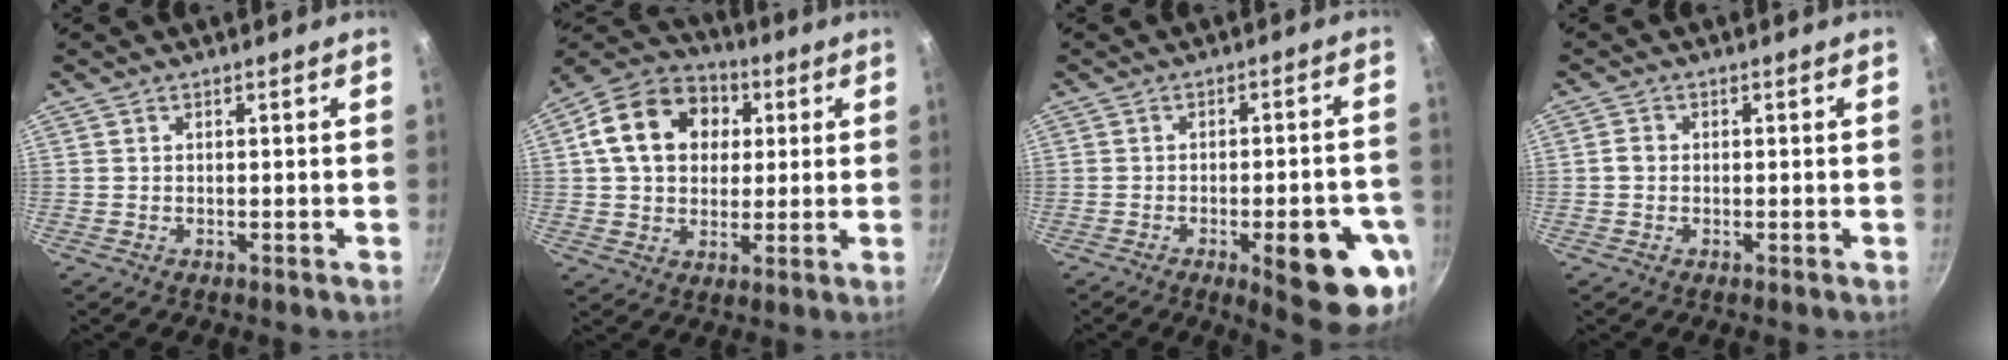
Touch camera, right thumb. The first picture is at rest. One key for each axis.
{"total": 16.7, "fx": 3.8, "fy": 13.0, "fz": 9.8, "tx": -0.148, "ty": 0.022, "tz": 0.050}
{"total": 15.1, "fx": -5.3, "fy": 4.6, "fz": 13.4, "tx": -0.140, "ty": 0.010, "tz": -0.063}
{"total": 1.7, "fx": -0.2, "fy": 1.5, "fz": 0.8, "tx": -0.012, "ty": 0.009, "tz": -0.006}